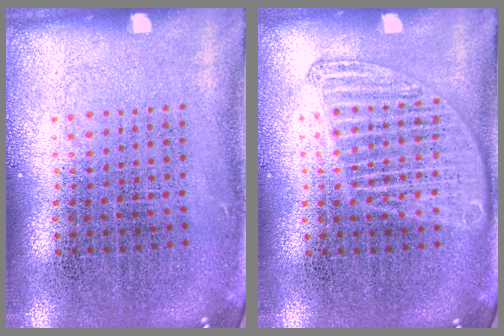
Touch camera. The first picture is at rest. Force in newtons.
{"total": 1.3, "press": 1.3, "slide": 0.3}